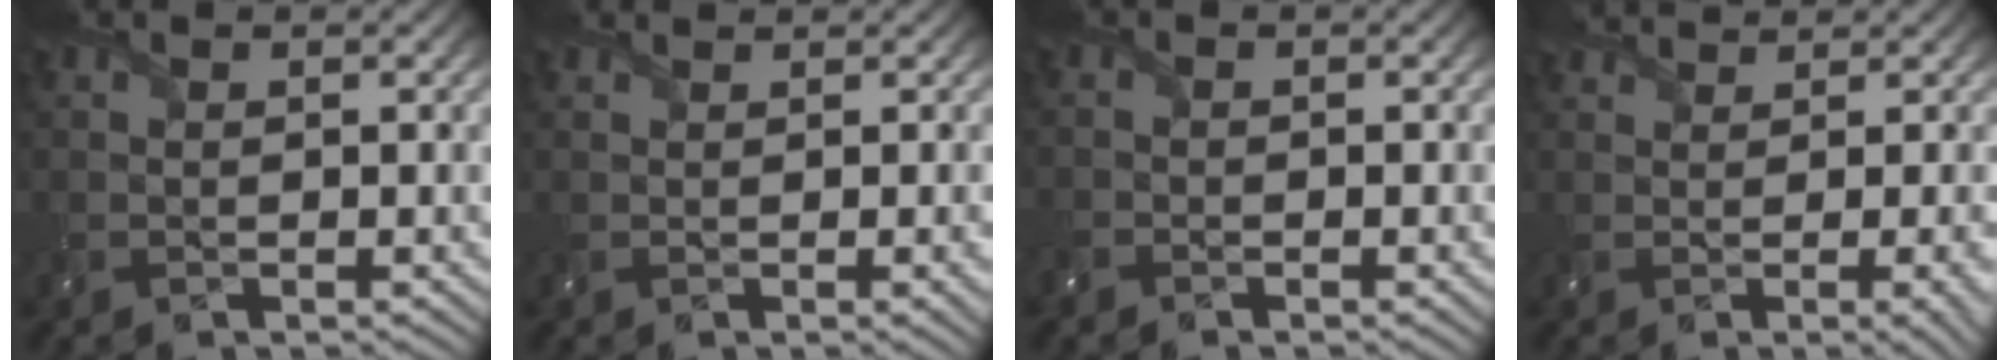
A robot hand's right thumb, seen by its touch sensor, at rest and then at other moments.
{"total": 2.6, "force": [1.2, 0.6, 2.2], "torque": [-0.041, 0.005, 0.016]}
{"total": 1.1, "force": [-1.0, 0.3, -0.2], "torque": [0.004, -0.003, -0.025]}
{"total": 4.6, "force": [1.8, 1.1, 4.2], "torque": [-0.061, 0.012, 0.028]}